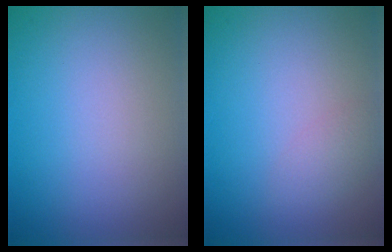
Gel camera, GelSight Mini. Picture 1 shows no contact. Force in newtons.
{"total": 1.4, "press": 1.4, "slide": 0.1}